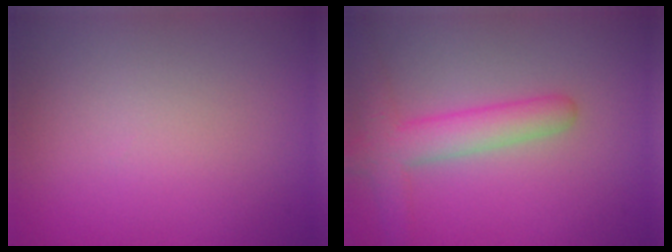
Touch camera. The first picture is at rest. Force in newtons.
{"total": 4.4, "press": 4.4, "slide": 0.2}